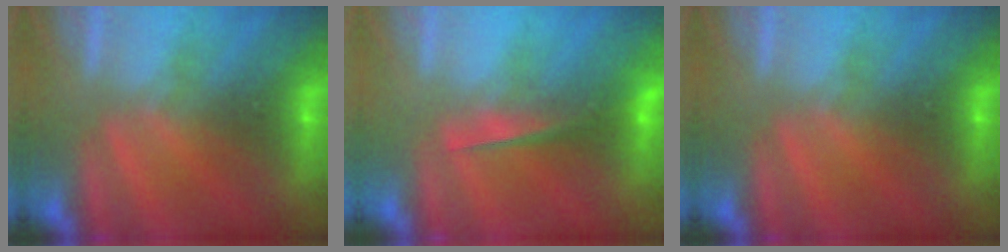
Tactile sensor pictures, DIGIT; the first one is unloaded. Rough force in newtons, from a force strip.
{"total": 4.6}
{"total": 0.0}